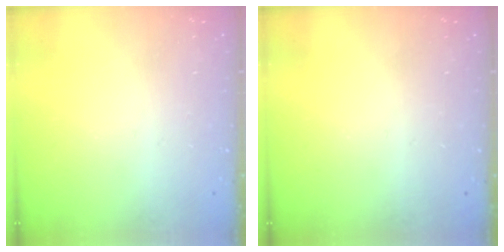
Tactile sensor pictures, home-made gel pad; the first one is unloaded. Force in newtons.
{"total": 0.0}